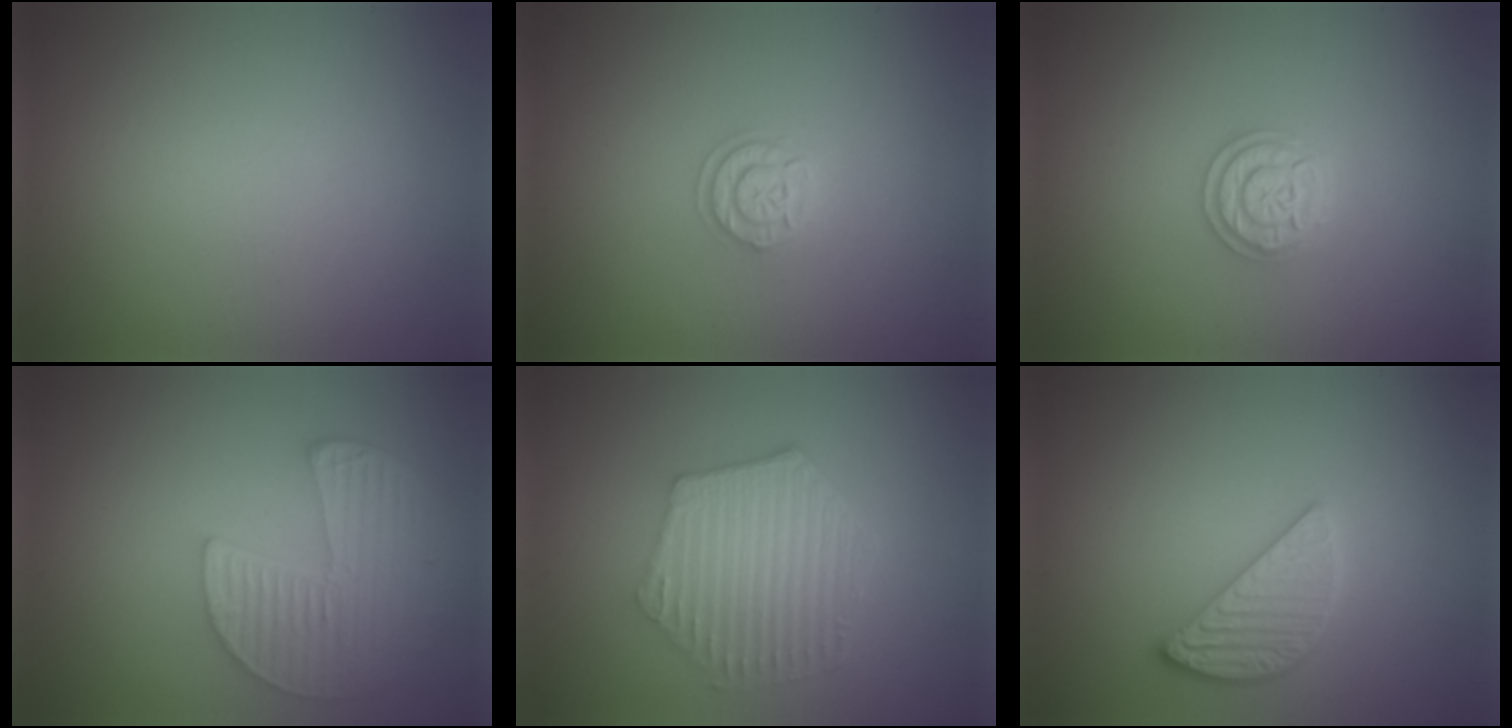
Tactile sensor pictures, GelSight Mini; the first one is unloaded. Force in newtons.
{"total": 1.8, "press": 1.8, "slide": 0.3}
{"total": 2.3, "press": 2.3, "slide": 0.5}
{"total": 5.2, "press": 4.2, "slide": 3.2}
{"total": 6.1, "press": 4.7, "slide": 4.0}
{"total": 2.8, "press": 2.8, "slide": 0.3}